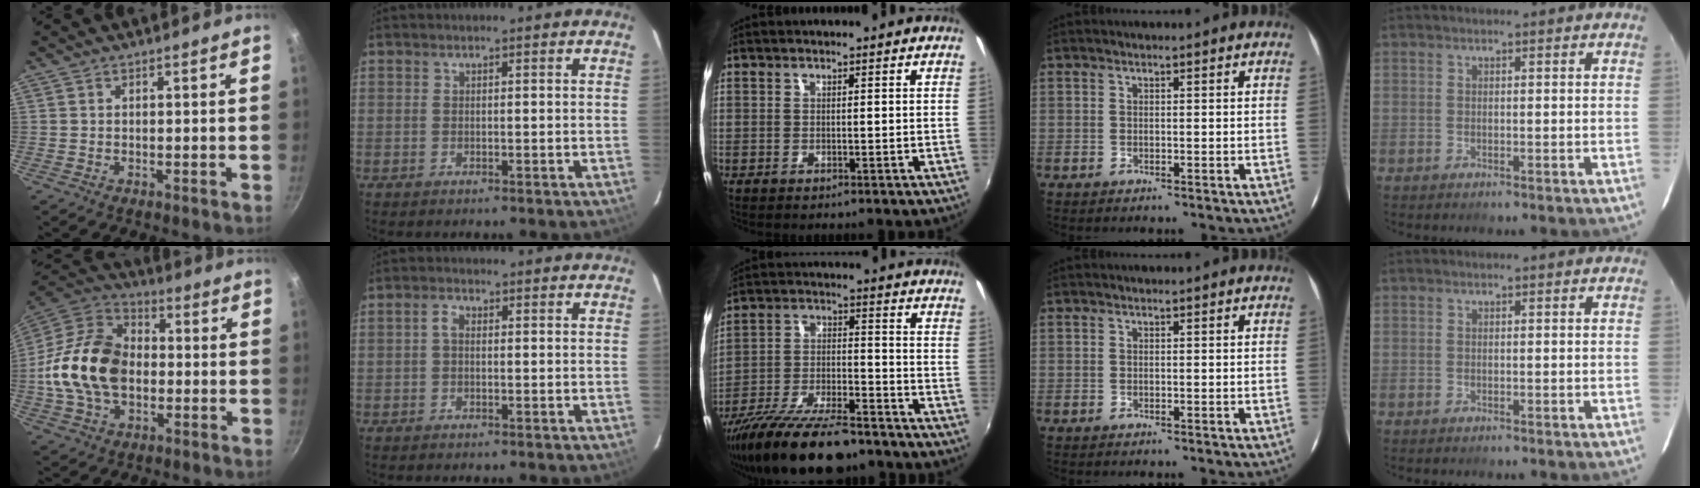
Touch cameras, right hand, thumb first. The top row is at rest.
{"thumb": {"total": 19.3, "force": [-1.6, 13.3, 13.9], "torque": [-0.238, 0.035, -0.041]}, "index": {"total": 1.6, "force": [0.0, 1.0, 1.2], "torque": [-0.026, 0.008, -0.003]}, "middle": {"total": 17.5, "force": [-14.0, 4.7, 9.5], "torque": [-0.189, -0.033, -0.234]}}